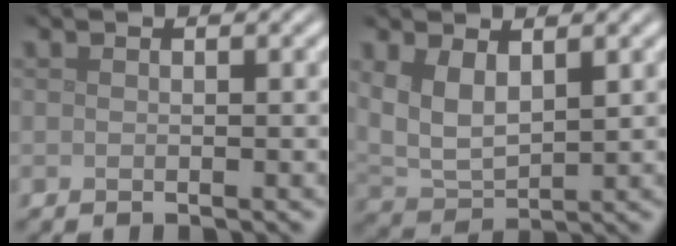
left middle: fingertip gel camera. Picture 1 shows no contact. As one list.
[{"total": 4.2, "force": [1.4, 2.2, 3.3], "torque": [-0.080, -0.004, 0.032]}]